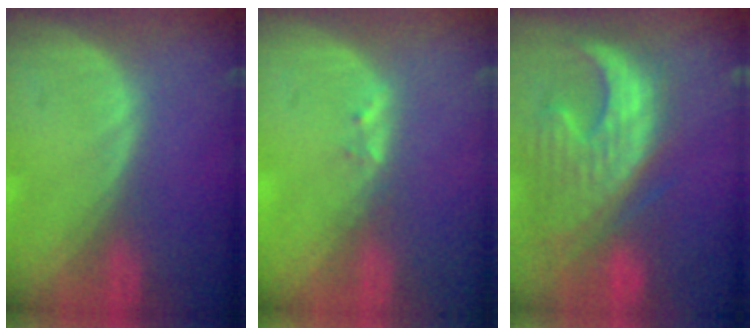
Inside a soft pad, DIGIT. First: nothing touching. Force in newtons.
{"total": 1.4, "press": 1.3, "slide": 0.7}
{"total": 12.6, "press": 11.1, "slide": 6.0}